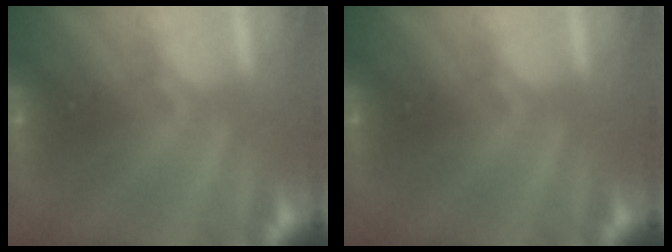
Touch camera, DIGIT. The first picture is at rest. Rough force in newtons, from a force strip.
{"total": 0.0}